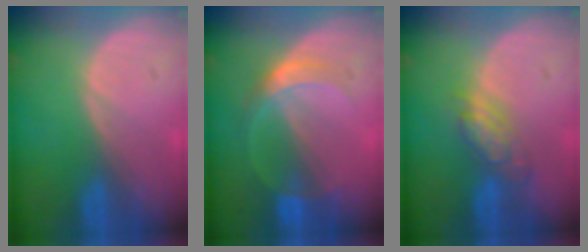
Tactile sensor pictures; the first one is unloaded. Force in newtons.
{"total": 5.2, "press": 4.8, "slide": 1.9}
{"total": 5.4, "press": 4.6, "slide": 2.8}